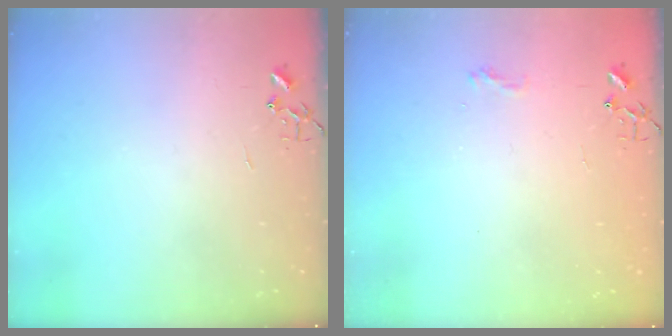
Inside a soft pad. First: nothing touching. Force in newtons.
{"total": 7.0, "press": 7.0, "slide": 0.8}